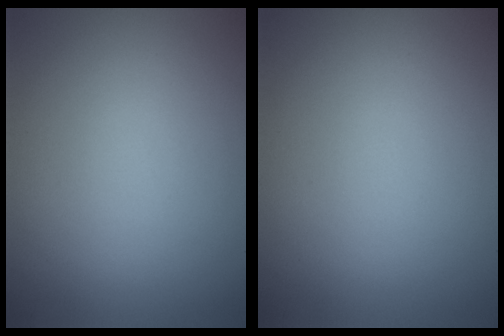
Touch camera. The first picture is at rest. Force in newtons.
{"total": 0.0}